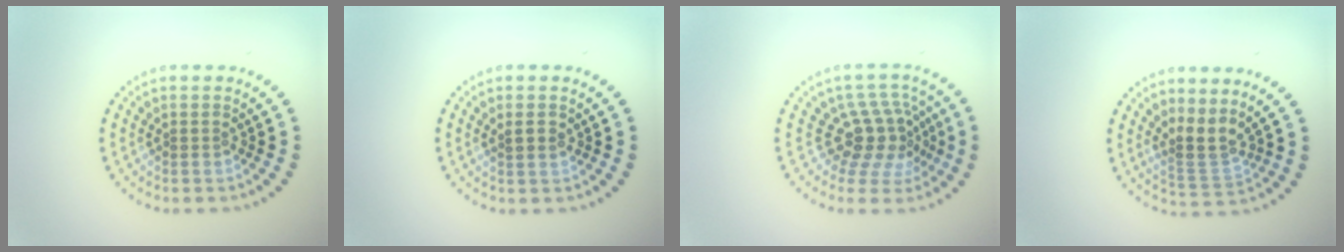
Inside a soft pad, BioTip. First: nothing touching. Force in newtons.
{"total": 0.9, "press": 0.8, "slide": 0.3}
{"total": 4.3, "press": 3.2, "slide": 3.0}
{"total": 2.7, "press": 1.9, "slide": 2.0}